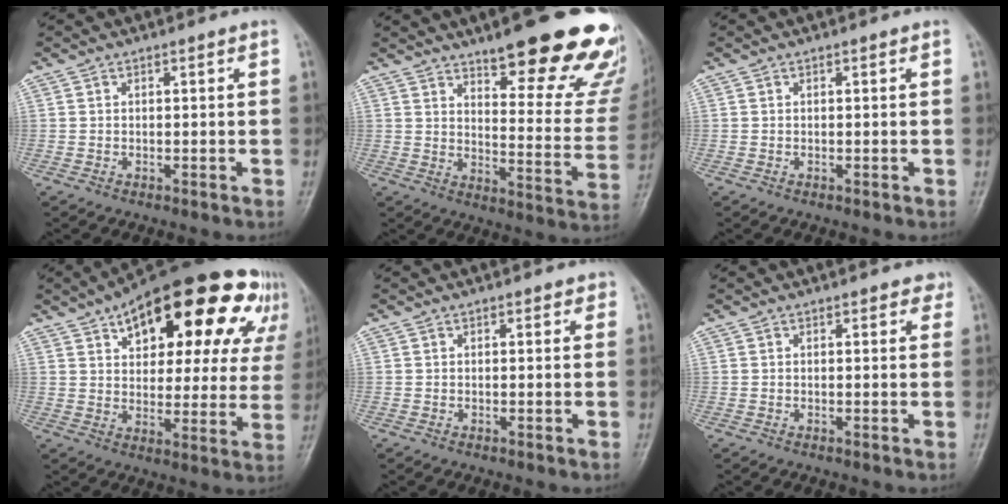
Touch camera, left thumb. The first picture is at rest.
{"total": 24.9, "force": [17.1, 6.8, 16.9], "torque": [-0.174, -0.091, 0.220]}
{"total": 0.0}
{"total": 27.6, "force": [14.1, 13.0, 19.8], "torque": [-0.237, 0.013, 0.199]}
{"total": 1.2, "force": [0.6, 0.8, 0.7], "torque": [0.006, 0.000, 0.002]}
{"total": 1.8, "force": [1.1, 1.1, 0.9], "torque": [0.010, -0.002, 0.006]}